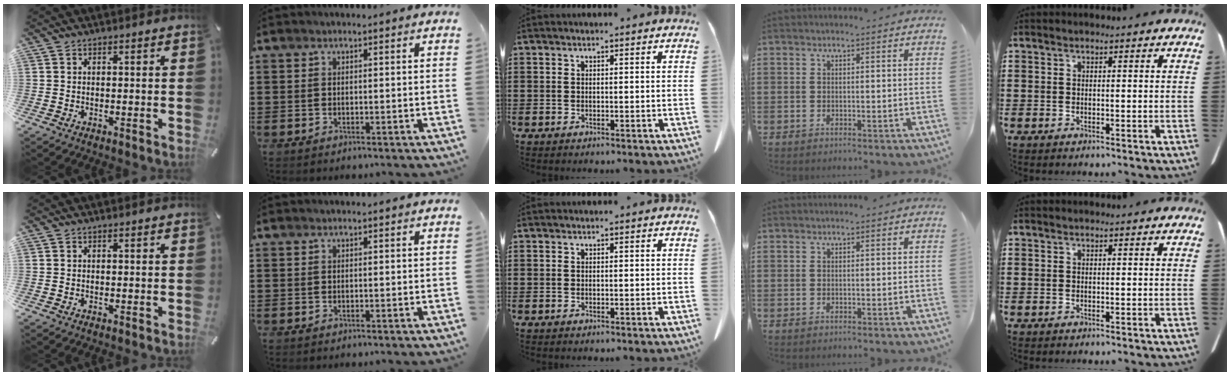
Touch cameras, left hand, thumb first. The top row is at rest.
{}